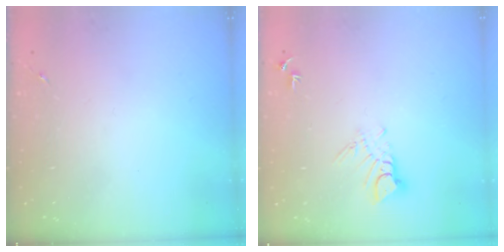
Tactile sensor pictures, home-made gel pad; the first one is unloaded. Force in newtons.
{"total": 5.9, "press": 5.9, "slide": 0.5}